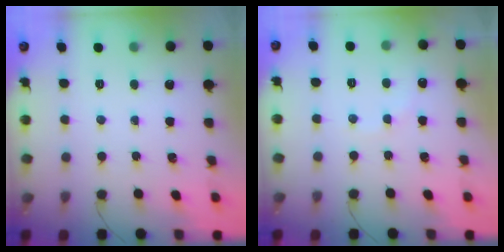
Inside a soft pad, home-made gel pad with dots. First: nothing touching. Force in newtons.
{"total": 5.6, "press": 5.6, "slide": 1.0}